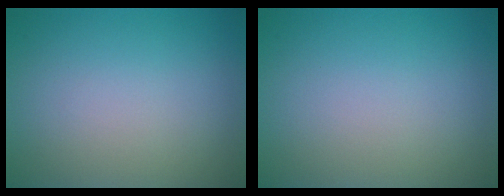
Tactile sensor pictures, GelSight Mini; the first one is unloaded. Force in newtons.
{"total": 0.0}